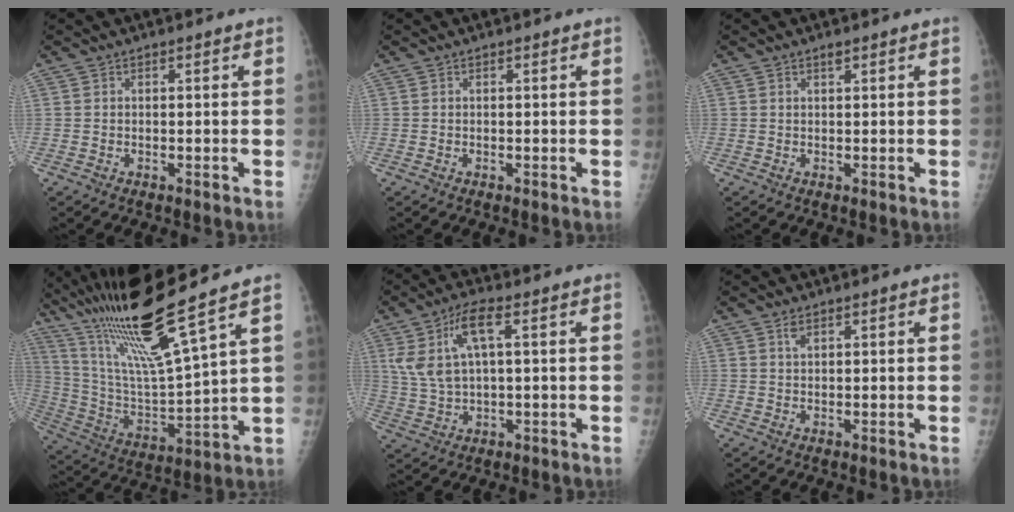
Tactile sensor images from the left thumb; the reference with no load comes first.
{"total": 0.0}
{"total": 0.9, "force": [0.7, 0.4, 0.4], "torque": [-0.001, -0.001, 0.011]}
{"total": 21.5, "force": [14.8, 0.9, 15.6], "torque": [-0.284, -0.058, 0.279]}
{"total": 9.7, "force": [3.0, 4.0, 8.3], "torque": [-0.173, 0.008, 0.061]}
{"total": 1.6, "force": [1.0, 0.8, 0.9], "torque": [-0.009, -0.004, 0.019]}